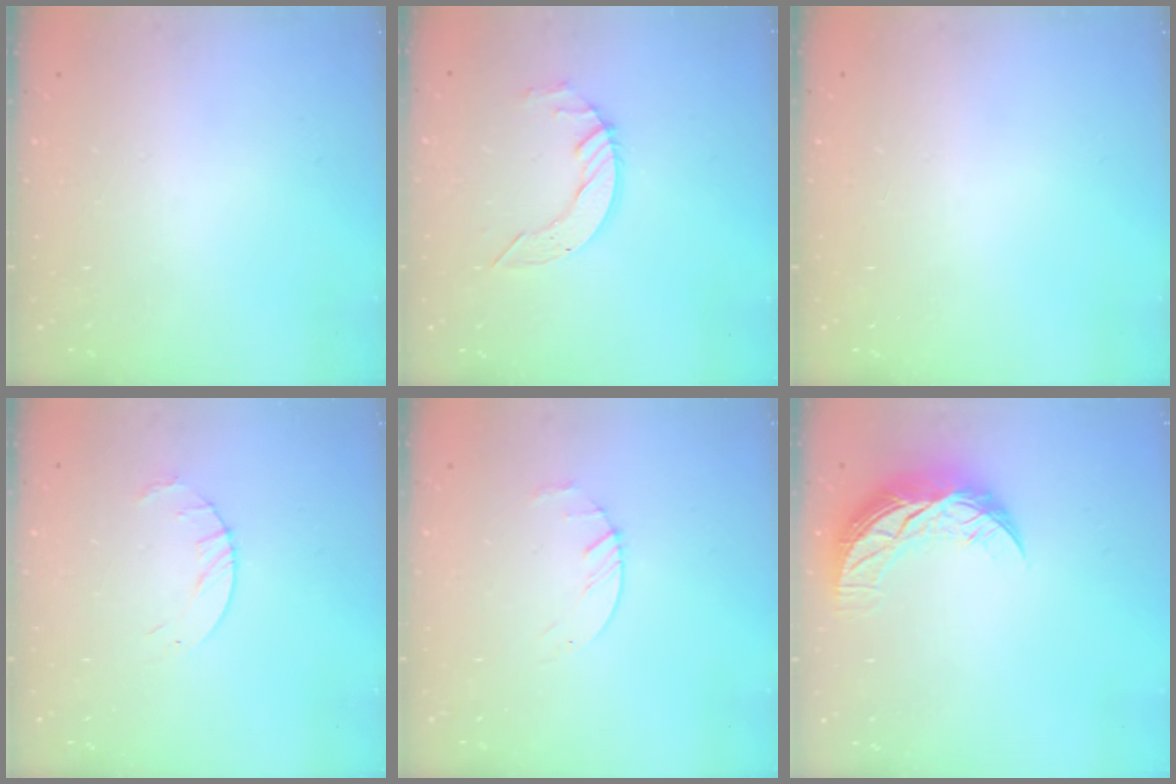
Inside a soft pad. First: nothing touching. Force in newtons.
{"total": 6.8, "press": 6.8, "slide": 0.3}
{"total": 0.0}
{"total": 3.5, "press": 3.5, "slide": 0.4}
{"total": 2.2, "press": 2.2, "slide": 0.3}
{"total": 10.1, "press": 10.0, "slide": 0.9}